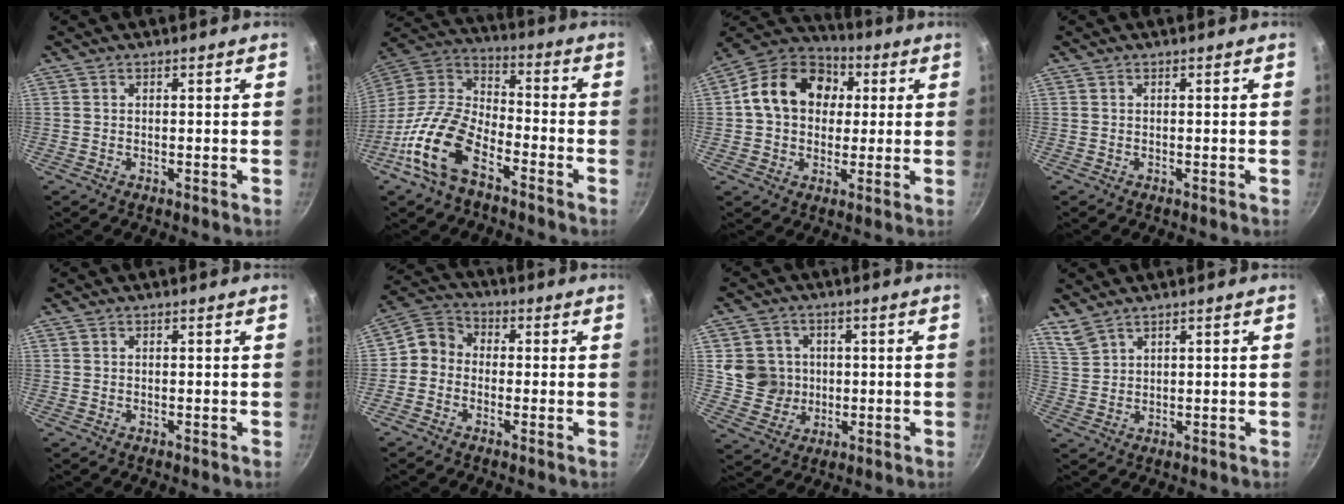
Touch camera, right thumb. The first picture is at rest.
{"total": 16.5, "force": [-8.9, 8.3, 11.2], "torque": [-0.205, 0.065, -0.191]}
{"total": 16.4, "force": [2.8, 12.9, 9.7], "torque": [-0.136, 0.027, 0.030]}
{"total": 0.0}
{"total": 0.0}
{"total": 5.9, "force": [-1.1, 5.2, 2.6], "torque": [-0.029, 0.022, -0.045]}
{"total": 7.9, "force": [0.9, 7.6, 1.7], "torque": [0.001, -0.001, 0.021]}
{"total": 3.5, "force": [3.1, 1.0, 1.2], "torque": [-0.025, -0.008, 0.075]}